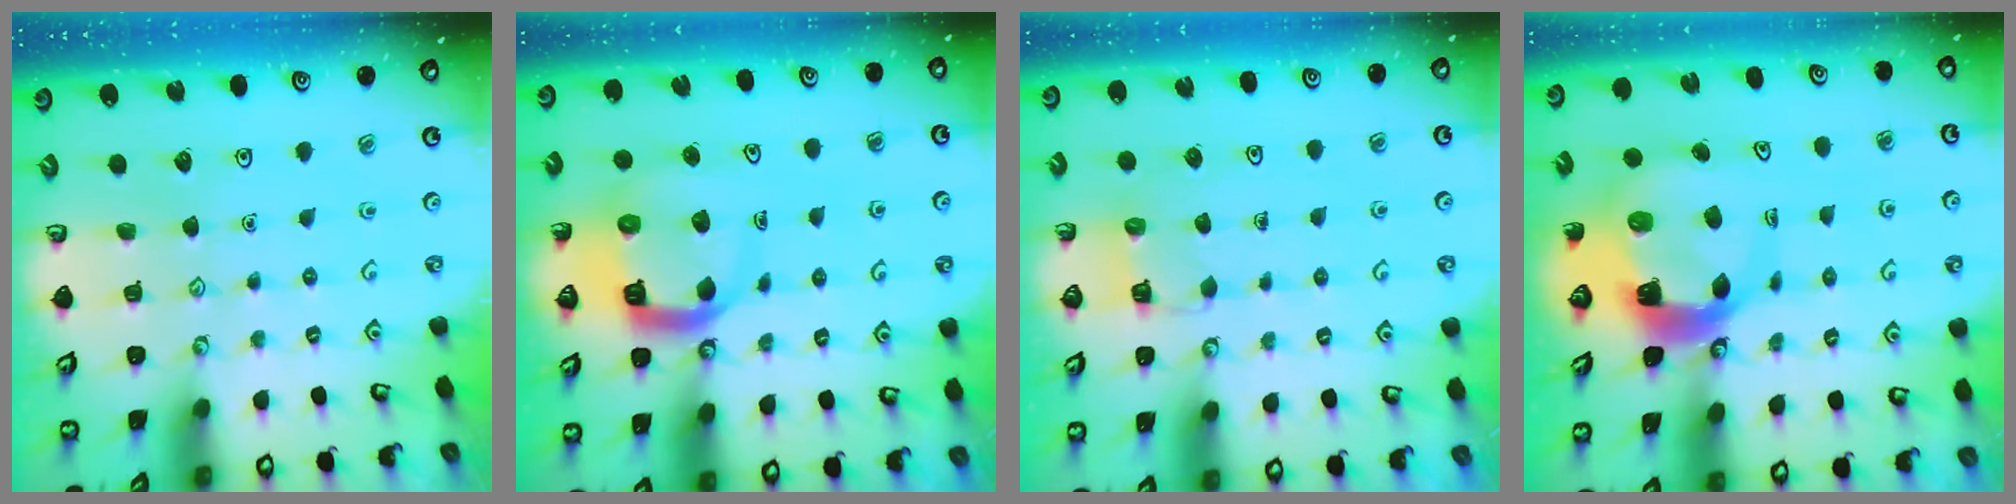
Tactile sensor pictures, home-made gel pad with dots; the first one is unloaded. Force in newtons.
{"total": 9.2, "press": 9.2, "slide": 1.0}
{"total": 3.5, "press": 3.5, "slide": 0.4}
{"total": 8.7, "press": 8.5, "slide": 1.4}